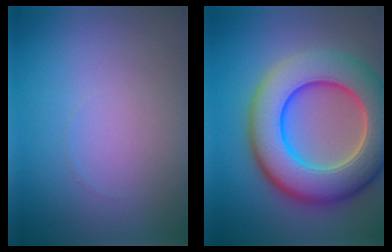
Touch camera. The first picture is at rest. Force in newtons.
{"total": 11.7, "press": 11.7, "slide": 0.8}